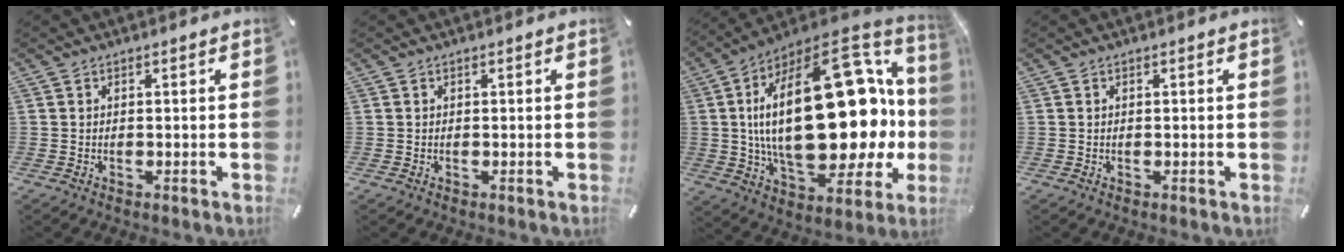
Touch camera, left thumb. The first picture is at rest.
{"total": 0.0}
{"total": 38.6, "force": [1.9, 18.3, 34.0], "torque": [-0.601, -0.041, 0.042]}
{"total": 0.0}